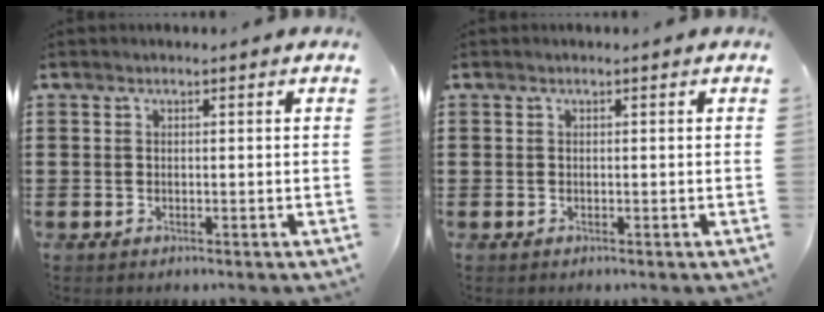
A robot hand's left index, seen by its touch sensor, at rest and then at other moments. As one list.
[{"total": 0.0}]